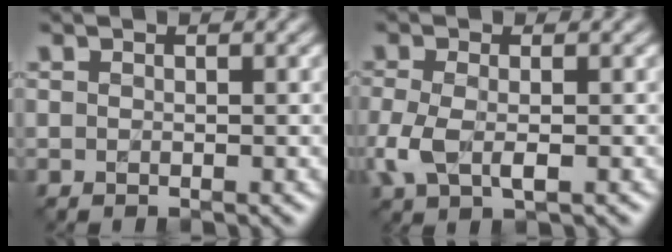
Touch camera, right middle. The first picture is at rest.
{"total": 3.5, "force": [-0.8, 1.6, 3.0], "torque": [-0.080, -0.006, -0.019]}